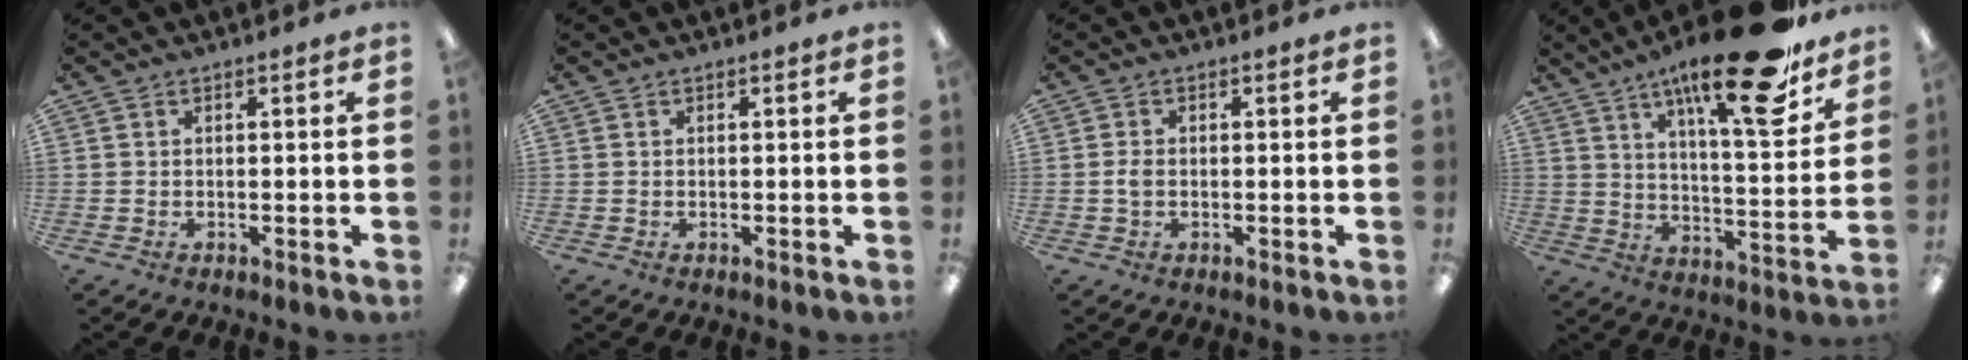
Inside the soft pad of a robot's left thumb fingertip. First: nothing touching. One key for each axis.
{"total": 0.0}
{"total": 2.2, "fx": -0.1, "fy": 1.3, "fz": 1.7, "tx": -0.033, "ty": 0.004, "tz": -0.004}
{"total": 22.8, "fx": 15.6, "fy": 5.2, "fz": 15.8, "tx": -0.244, "ty": -0.098, "tz": 0.245}